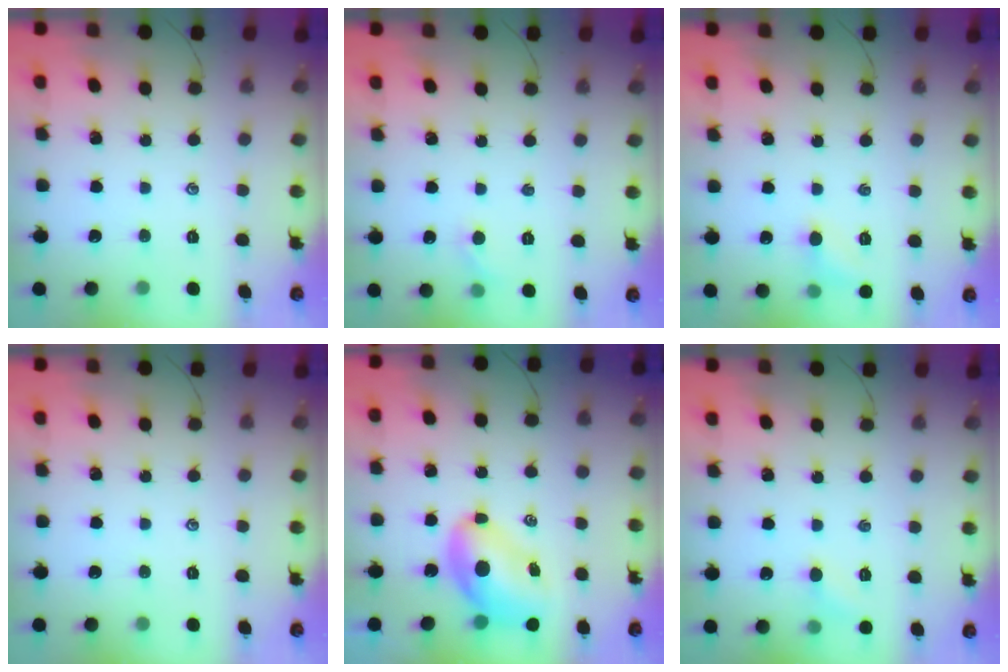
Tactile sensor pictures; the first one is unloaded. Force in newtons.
{"total": 3.2, "press": 3.0, "slide": 1.2}
{"total": 5.8, "press": 5.6, "slide": 1.6}
{"total": 0.0}
{"total": 8.3, "press": 8.2, "slide": 1.4}
{"total": 4.5, "press": 4.2, "slide": 1.4}